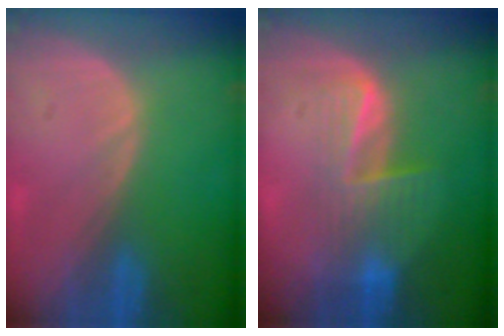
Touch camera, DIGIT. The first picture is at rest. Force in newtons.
{"total": 6.2, "press": 5.9, "slide": 1.9}